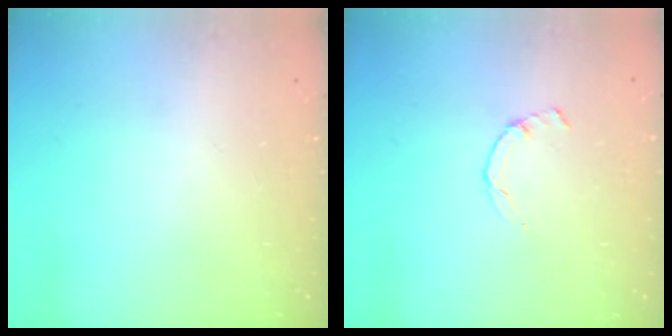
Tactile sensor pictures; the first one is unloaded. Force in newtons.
{"total": 0.8, "press": 0.7, "slide": 0.2}